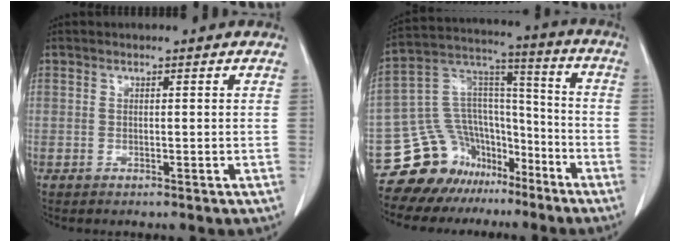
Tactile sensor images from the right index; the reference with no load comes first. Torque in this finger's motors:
{"motor_torque": [-0.04, -0.10, -0.25, -0.16]}